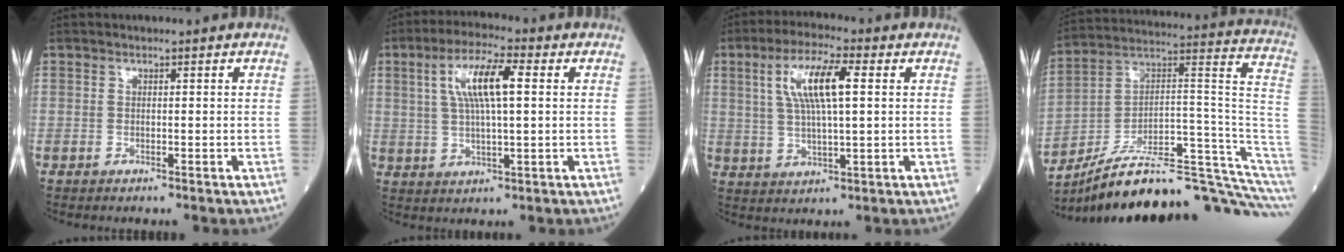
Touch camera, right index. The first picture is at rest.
{"total": 9.2, "force": [2.3, 1.8, 8.7], "torque": [-0.171, 0.015, 0.044]}
{"total": 9.6, "force": [2.6, 1.9, 9.0], "torque": [-0.180, 0.012, 0.050]}
{"total": 24.9, "force": [-20.1, 0.9, 14.6], "torque": [-0.134, 0.056, -0.306]}